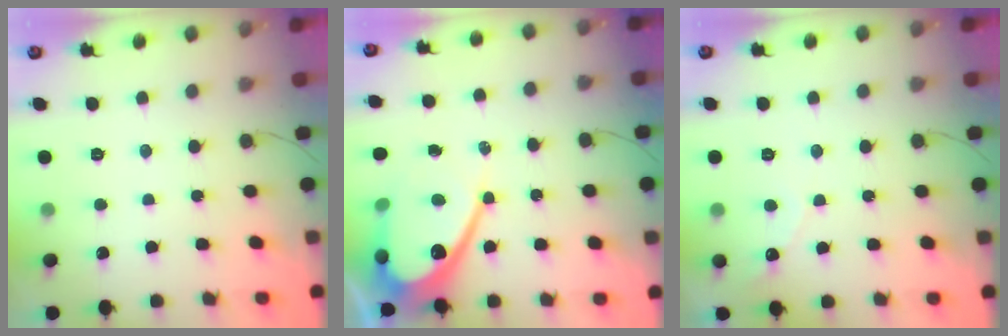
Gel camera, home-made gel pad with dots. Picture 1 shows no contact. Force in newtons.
{"total": 14.0, "press": 14.0, "slide": 0.9}
{"total": 2.5, "press": 2.5, "slide": 0.1}